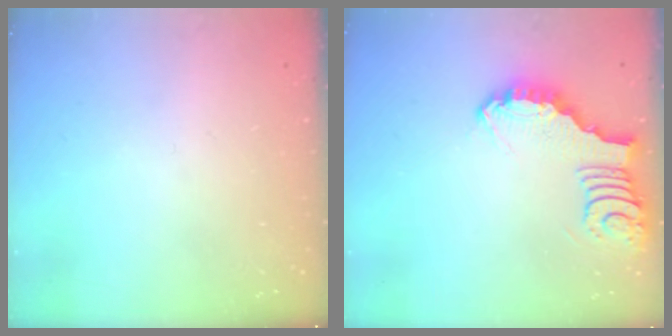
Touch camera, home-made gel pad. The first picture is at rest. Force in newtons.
{"total": 3.7, "press": 3.7, "slide": 0.1}